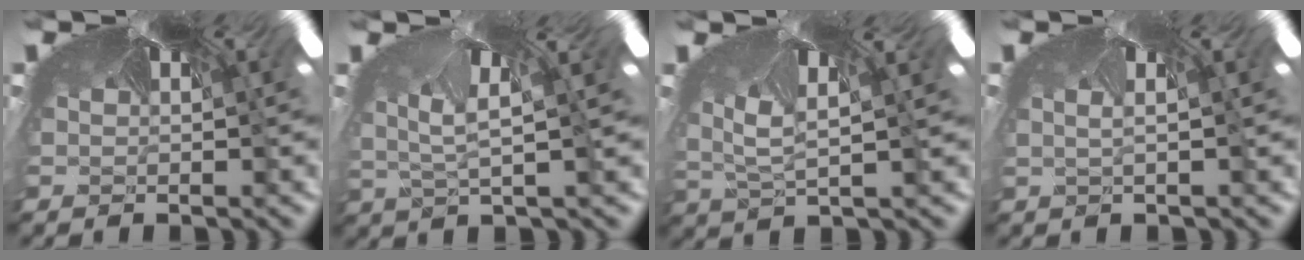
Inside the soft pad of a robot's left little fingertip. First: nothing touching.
{"total": 3.0, "force": [-2.9, -0.2, -0.7], "torque": [-0.027, -0.057, -0.015]}
{"total": 3.1, "force": [-3.1, 0.0, -0.3], "torque": [-0.035, -0.062, -0.021]}
{"total": 2.6, "force": [-2.5, 0.3, 0.6], "torque": [-0.024, -0.033, -0.020]}